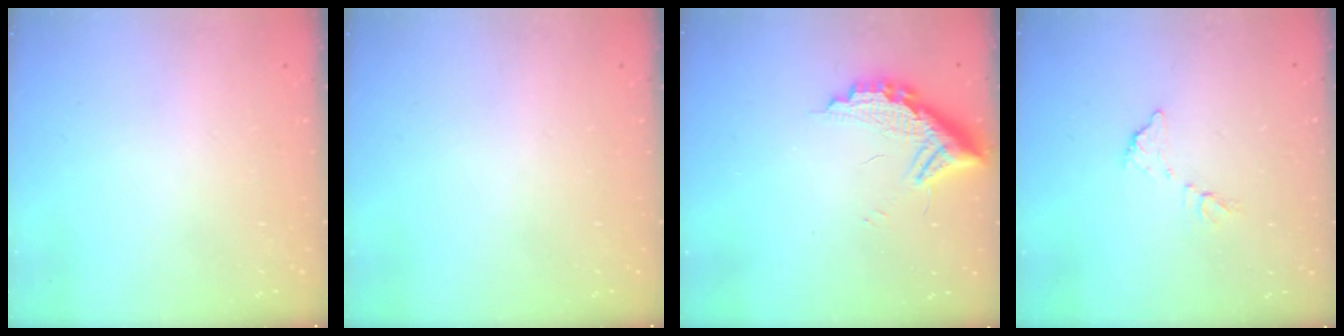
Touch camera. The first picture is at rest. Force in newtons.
{"total": 0.0}
{"total": 11.1, "press": 11.1, "slide": 0.6}
{"total": 6.7, "press": 6.7, "slide": 0.3}